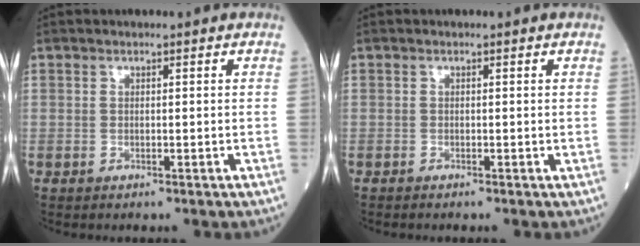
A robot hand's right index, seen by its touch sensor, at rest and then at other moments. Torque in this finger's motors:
{"motor_torque": [-0.12, -0.07, 0.05, -0.01]}